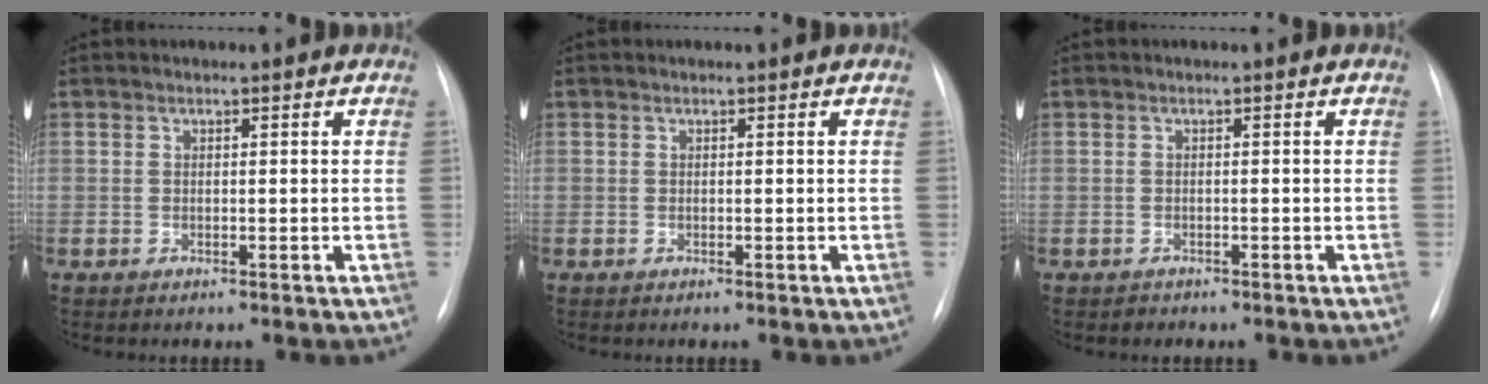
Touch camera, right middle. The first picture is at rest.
{"total": 0.0}
{"total": 0.9, "force": [-0.7, 0.5, -0.1], "torque": [-0.003, 0.001, -0.013]}